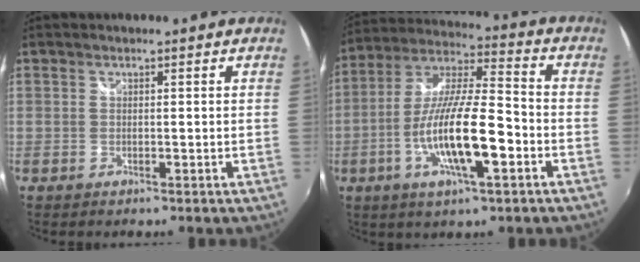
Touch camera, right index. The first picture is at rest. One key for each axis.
{"total": 16.0, "fx": -5.3, "fy": 3.6, "fz": 14.7, "tx": -0.289, "ty": -0.010, "tz": -0.100}